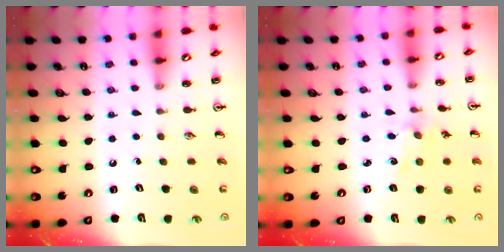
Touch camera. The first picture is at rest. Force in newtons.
{"total": 1.1, "press": 1.1, "slide": 0.2}